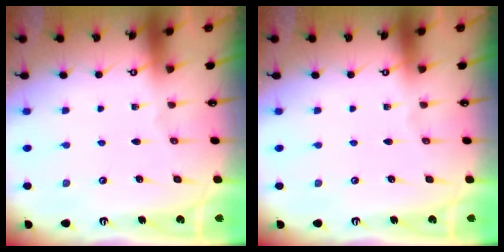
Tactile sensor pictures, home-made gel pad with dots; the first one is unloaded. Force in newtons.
{"total": 0.0}